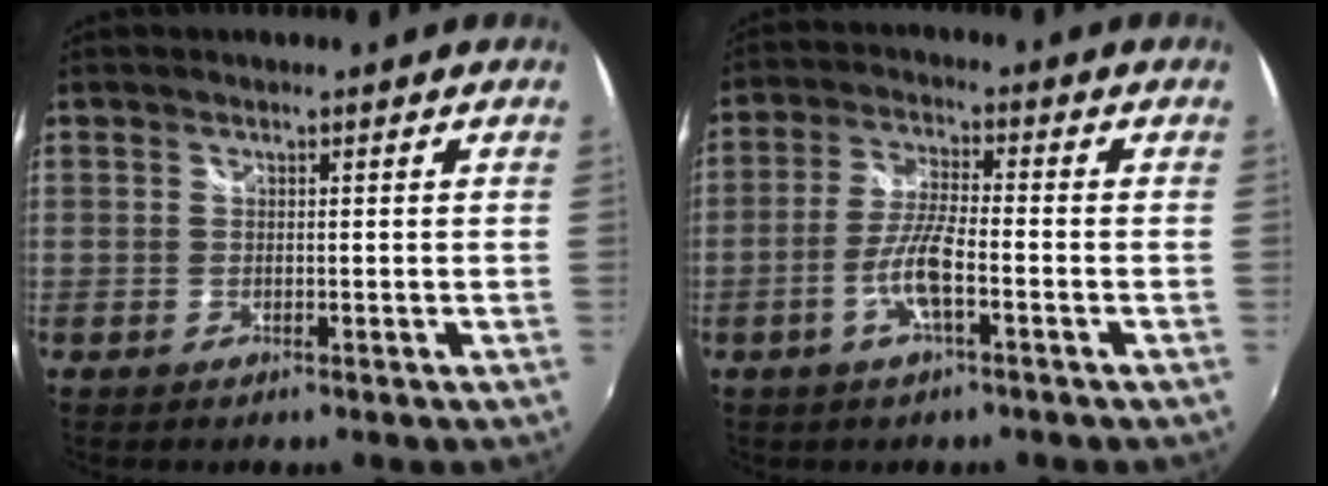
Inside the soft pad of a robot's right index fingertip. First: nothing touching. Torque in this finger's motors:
{"motor_torque": [1.22, -0.21, 0.66, 0.14]}